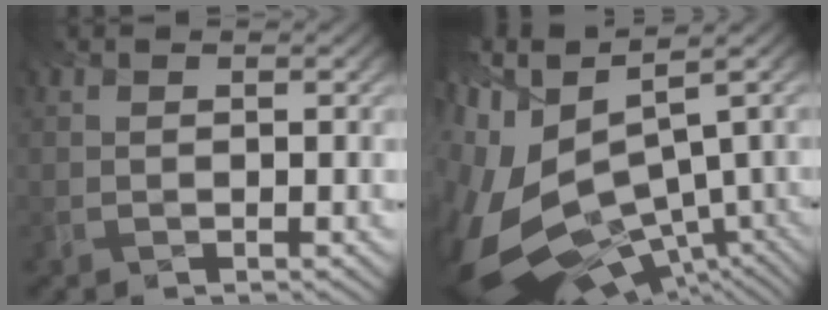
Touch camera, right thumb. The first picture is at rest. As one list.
[{"total": 13.9, "force": [-3.2, 7.5, 11.2], "torque": [-0.285, -0.053, 0.001]}]